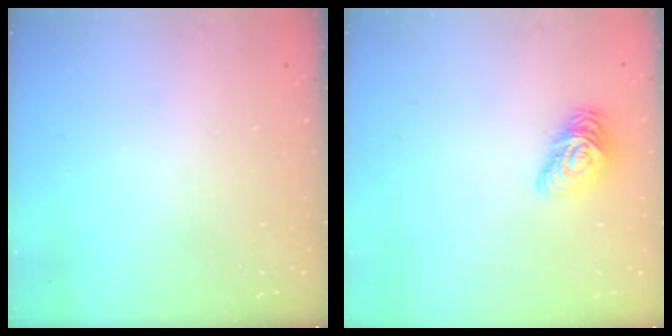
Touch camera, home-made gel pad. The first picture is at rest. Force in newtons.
{"total": 10.2, "press": 10.2, "slide": 0.3}